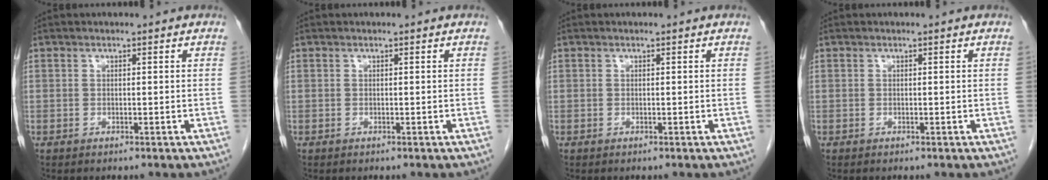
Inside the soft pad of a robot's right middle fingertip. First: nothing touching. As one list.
[{"total": 0.0}, {"total": 0.0}, {"total": 0.0}]